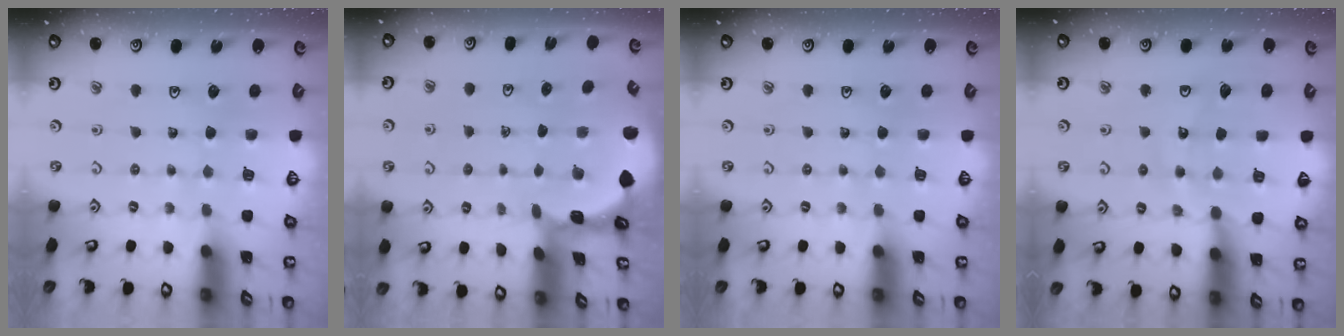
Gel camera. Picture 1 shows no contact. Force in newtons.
{"total": 1.2, "press": 1.2, "slide": 0.1}
{"total": 0.0}
{"total": 11.5, "press": 11.4, "slide": 1.3}